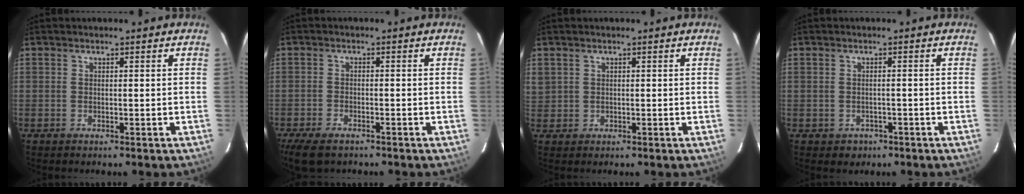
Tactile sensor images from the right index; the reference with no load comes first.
{"total": 7.6, "force": [-5.6, 3.4, 3.9], "torque": [-0.076, -0.011, -0.088]}
{"total": 2.2, "force": [1.0, 1.9, 0.6], "torque": [-0.021, 0.014, 0.025]}
{"total": 2.0, "force": [-1.1, 1.6, 0.3], "torque": [-0.005, 0.006, -0.008]}